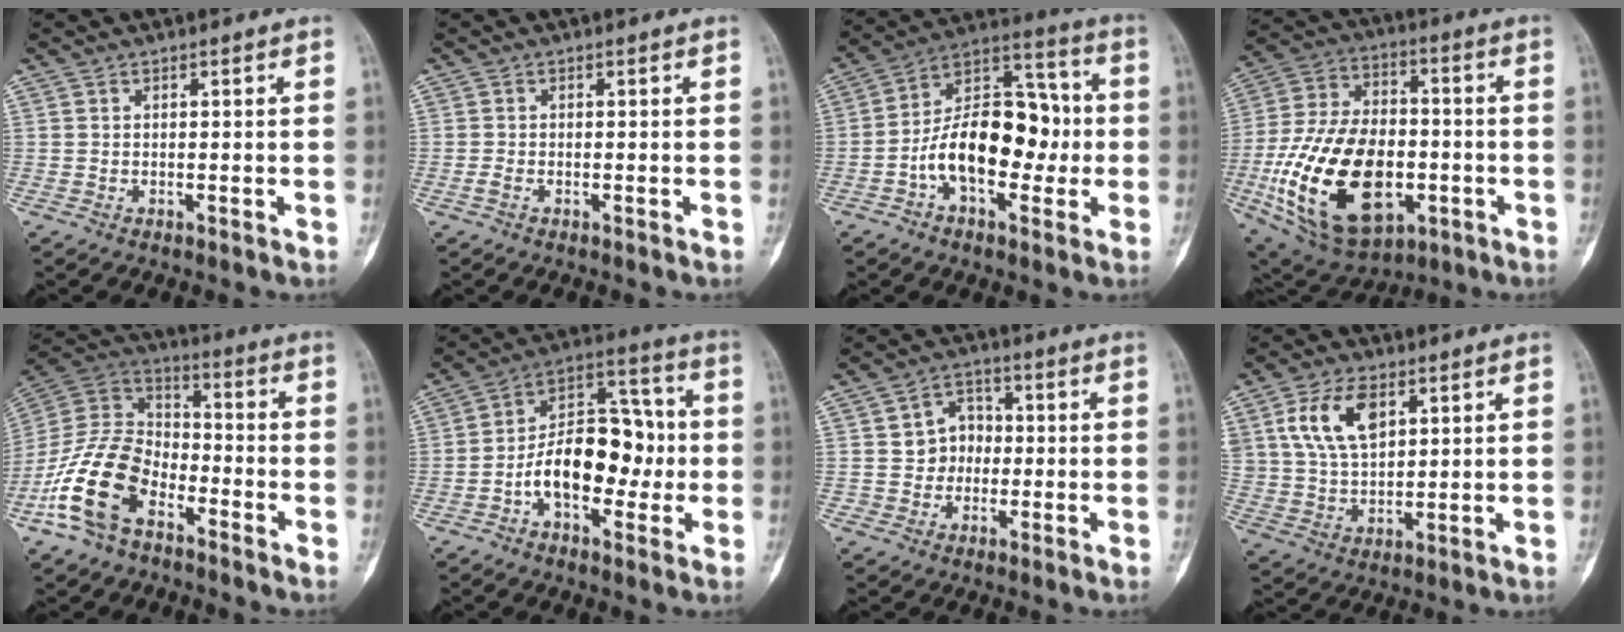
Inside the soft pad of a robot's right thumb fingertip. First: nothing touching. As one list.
[{"total": 0.9, "force": [-0.5, 0.4, 0.6], "torque": [-0.018, -0.001, -0.011]}, {"total": 17.7, "force": [-2.9, 10.5, 14.0], "torque": [-0.203, 0.050, -0.055]}, {"total": 27.2, "force": [-6.5, 16.6, 20.6], "torque": [-0.370, 0.014, -0.090]}, {"total": 17.0, "force": [-8.6, 10.1, 10.7], "torque": [-0.205, 0.063, -0.173]}, {"total": 15.7, "force": [-2.9, 9.5, 12.1], "torque": [-0.167, 0.051, -0.053]}, {"total": 6.3, "force": [-0.6, 5.9, 2.2], "torque": [0.006, 0.019, -0.018]}, {"total": 10.8, "force": [4.5, 6.3, 7.6], "torque": [-0.132, -0.010, 0.092]}]